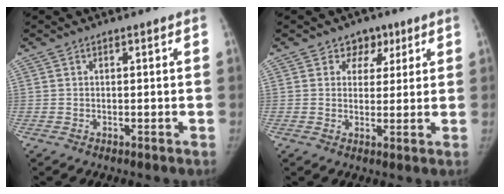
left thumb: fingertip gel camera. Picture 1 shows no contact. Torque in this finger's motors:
{"motor_torque": [-0.26, -0.36, -0.02, -0.01, -0.03]}